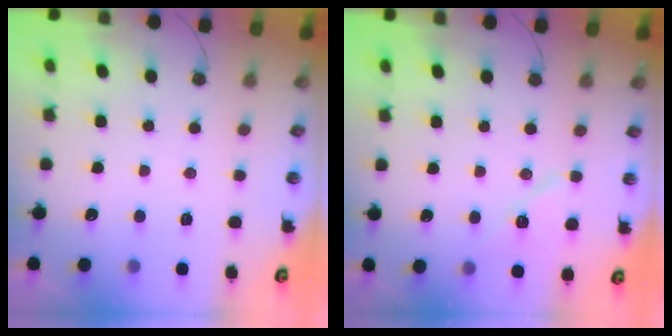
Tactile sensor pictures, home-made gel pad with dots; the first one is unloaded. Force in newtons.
{"total": 8.5, "press": 8.4, "slide": 1.1}